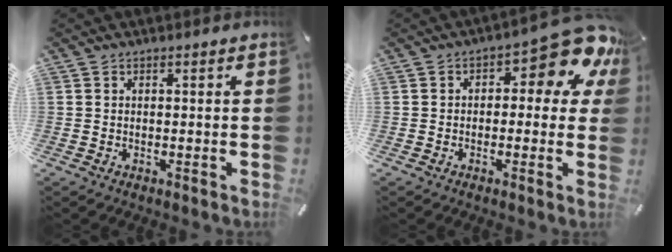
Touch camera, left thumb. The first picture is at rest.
{"total": 11.6, "force": [5.8, 4.5, 8.9], "torque": [-0.114, -0.051, 0.095]}